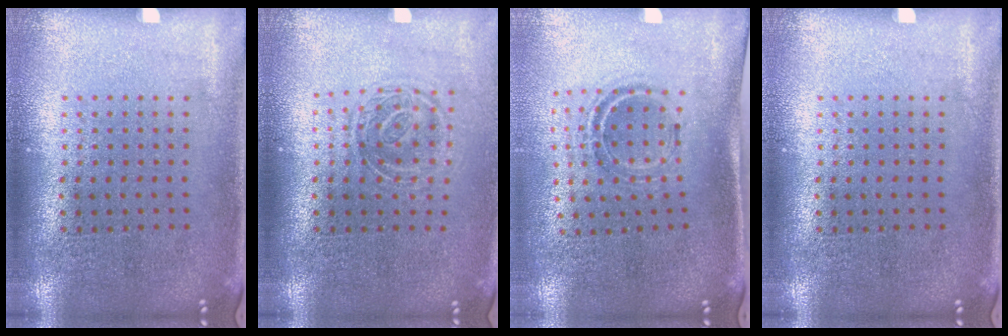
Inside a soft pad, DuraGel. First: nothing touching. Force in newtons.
{"total": 1.3, "press": 1.0, "slide": 0.8}
{"total": 0.9, "press": 0.9, "slide": 0.3}
{"total": 0.0}